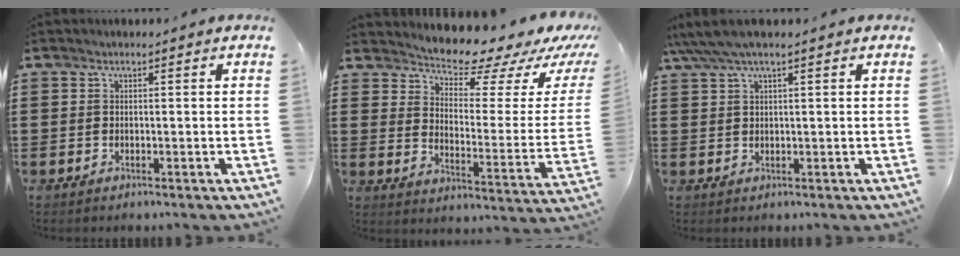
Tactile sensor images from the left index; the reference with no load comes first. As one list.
[{"total": 7.0, "force": [6.6, 1.2, 2.2], "torque": [-0.046, -0.061, 0.105]}, {"total": 2.9, "force": [1.7, 0.2, 2.3], "torque": [-0.055, 0.000, 0.029]}]